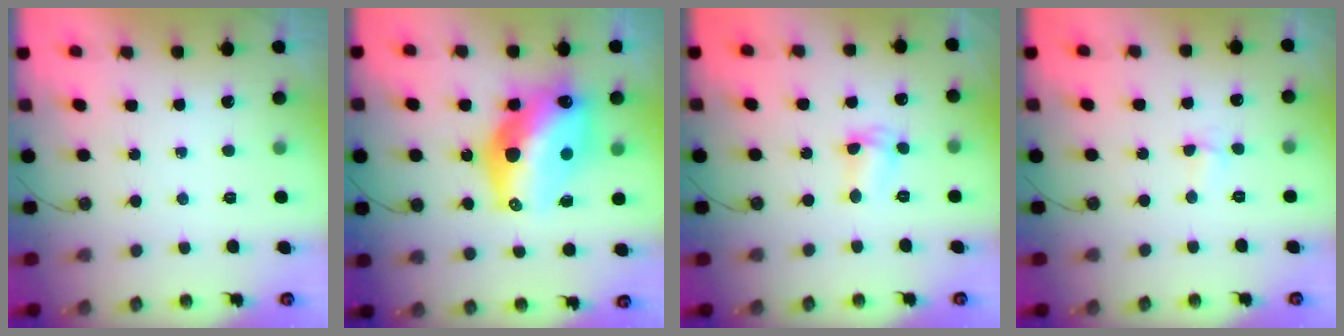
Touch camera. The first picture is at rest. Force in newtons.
{"total": 19.6, "press": 19.6, "slide": 1.5}
{"total": 3.6, "press": 3.5, "slide": 0.3}
{"total": 2.6, "press": 2.5, "slide": 0.5}